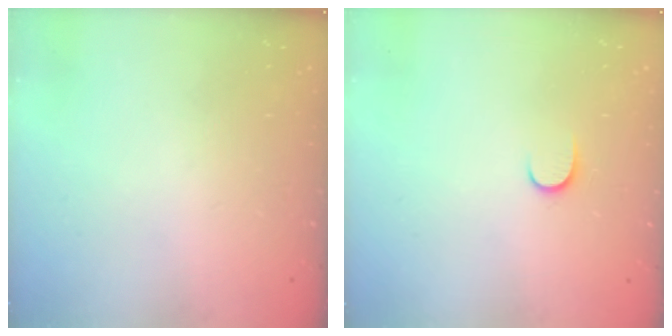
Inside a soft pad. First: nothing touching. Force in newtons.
{"total": 5.3, "press": 5.3, "slide": 0.5}